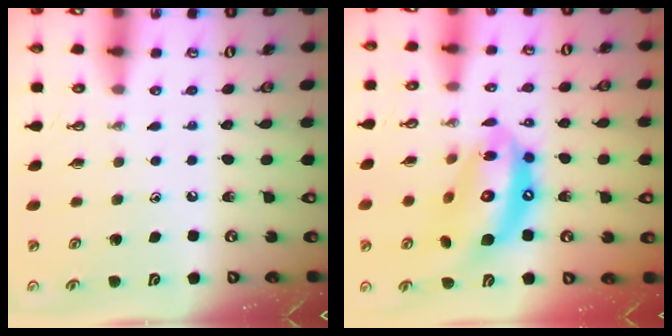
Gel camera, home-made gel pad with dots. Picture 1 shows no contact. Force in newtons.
{"total": 17.2, "press": 17.1, "slide": 1.8}